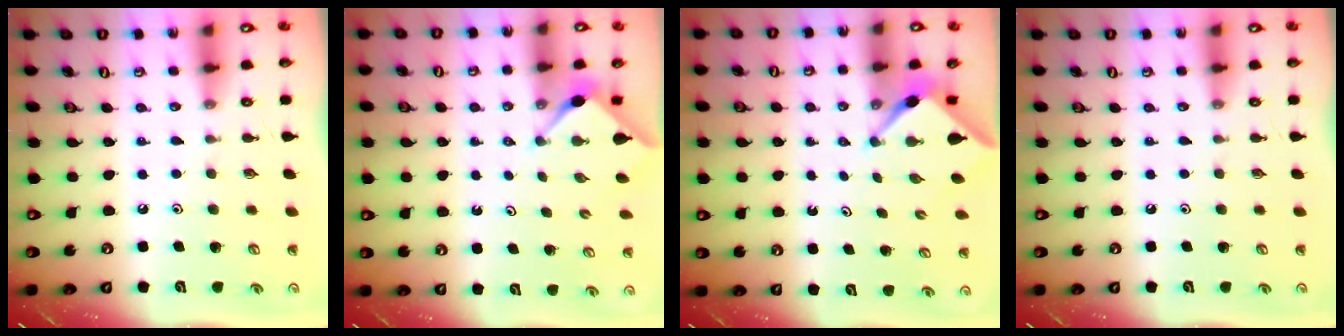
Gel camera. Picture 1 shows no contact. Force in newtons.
{"total": 2.9, "press": 2.9, "slide": 0.4}
{"total": 3.2, "press": 3.2, "slide": 0.3}
{"total": 0.0}